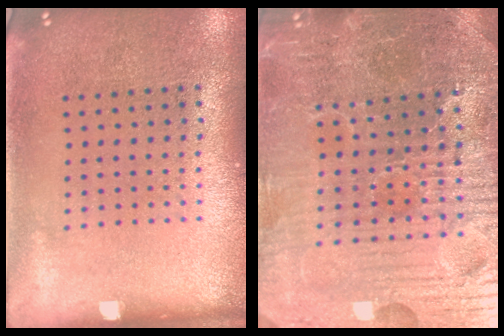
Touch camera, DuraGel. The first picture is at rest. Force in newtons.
{"total": 4.8, "press": 4.7, "slide": 1.0}